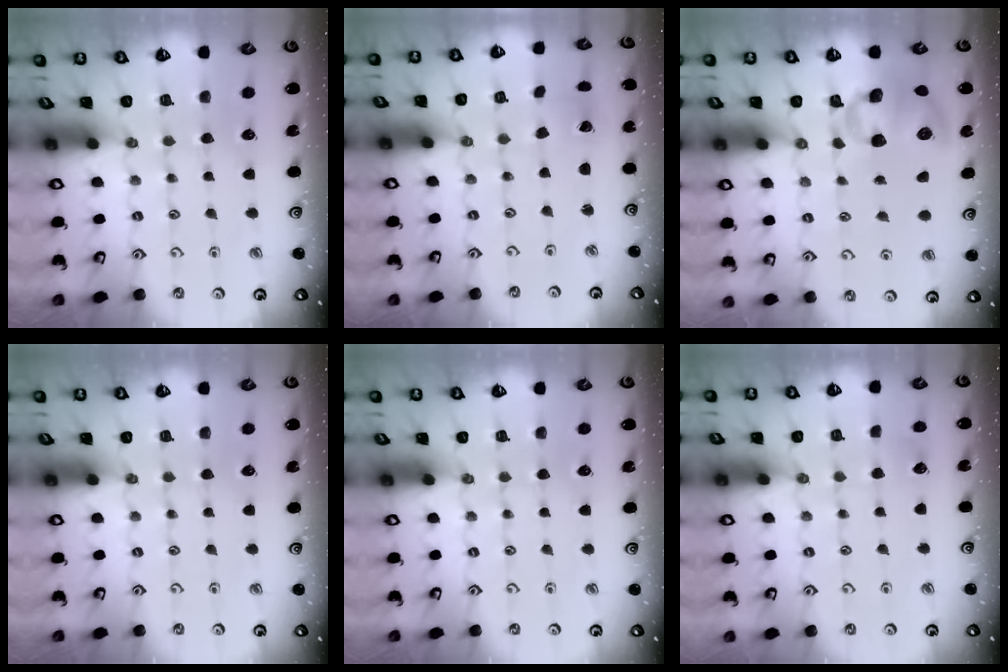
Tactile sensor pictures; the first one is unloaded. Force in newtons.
{"total": 0.0}
{"total": 11.7, "press": 11.5, "slide": 1.6}
{"total": 0.0}
{"total": 0.0}
{"total": 2.9, "press": 2.9, "slide": 0.4}